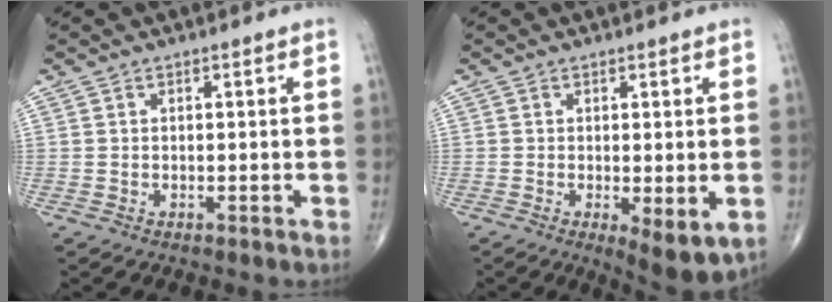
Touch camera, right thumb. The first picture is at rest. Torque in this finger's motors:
{"motor_torque": [-0.36, 0.12, 0.03, -0.17, 0.05]}